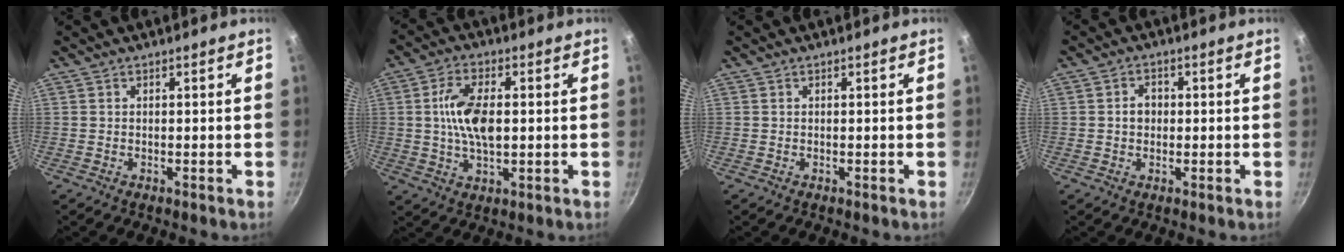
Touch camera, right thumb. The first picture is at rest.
{"total": 9.9, "force": [0.8, 4.9, 8.5], "torque": [-0.156, 0.009, 0.012]}
{"total": 0.0}
{"total": 3.1, "force": [0.1, 2.6, 1.8], "torque": [-0.011, 0.010, -0.001]}